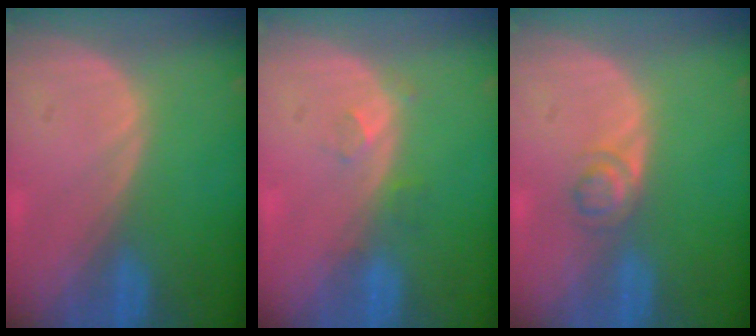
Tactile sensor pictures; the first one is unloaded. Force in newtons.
{"total": 2.3, "press": 2.0, "slide": 1.1}
{"total": 2.7, "press": 2.7, "slide": 0.2}